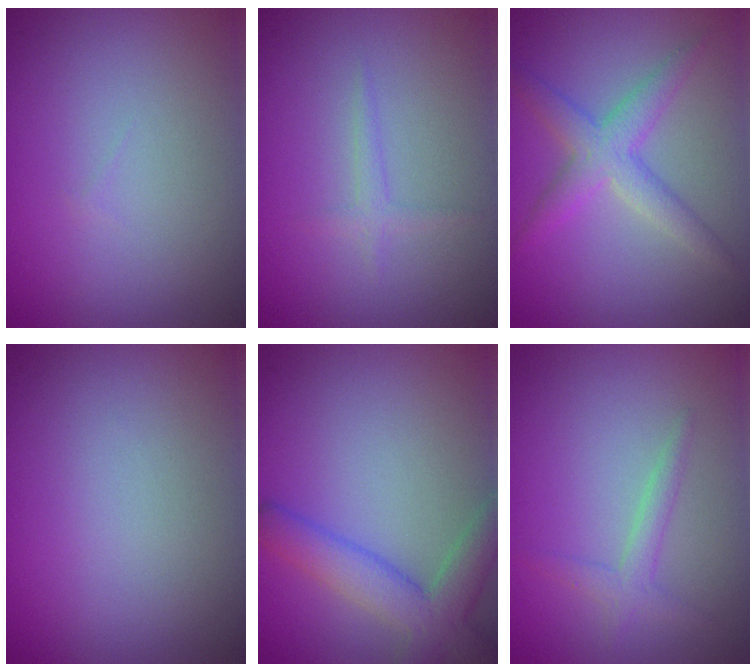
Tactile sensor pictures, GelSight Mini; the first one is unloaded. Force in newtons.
{"total": 1.1, "press": 1.1, "slide": 0.0}
{"total": 3.4, "press": 3.4, "slide": 0.2}
{"total": 0.0}
{"total": 4.7, "press": 4.7, "slide": 0.3}
{"total": 1.6, "press": 1.6, "slide": 0.0}